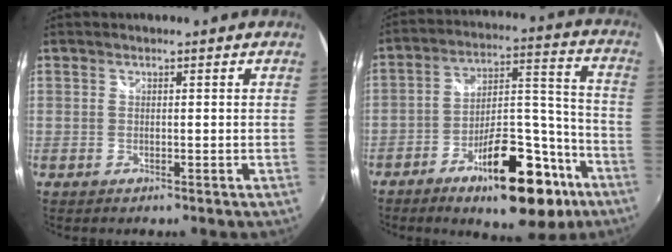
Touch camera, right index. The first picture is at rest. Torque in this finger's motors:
{"motor_torque": [1.55, -0.59, 0.76, 0.14]}